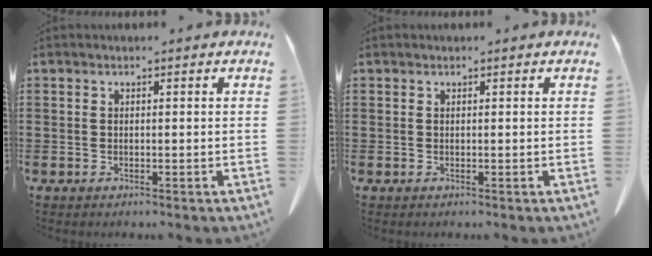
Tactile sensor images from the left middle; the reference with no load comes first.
{"total": 0.0}